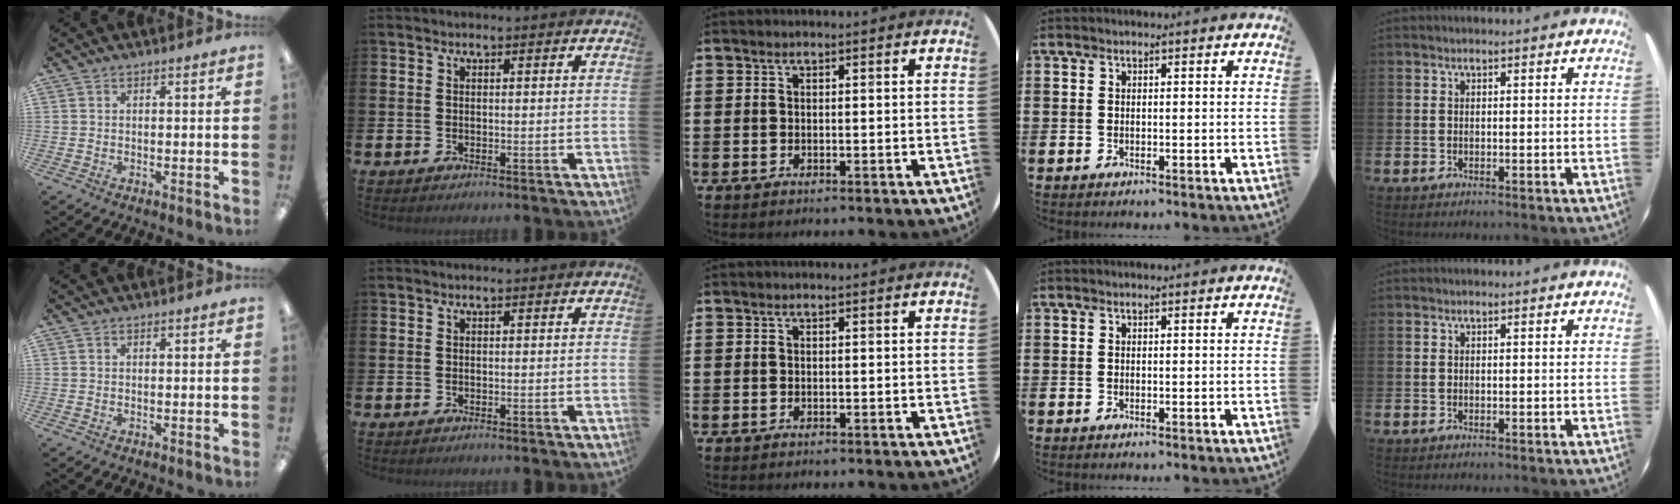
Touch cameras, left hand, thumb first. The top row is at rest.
{}